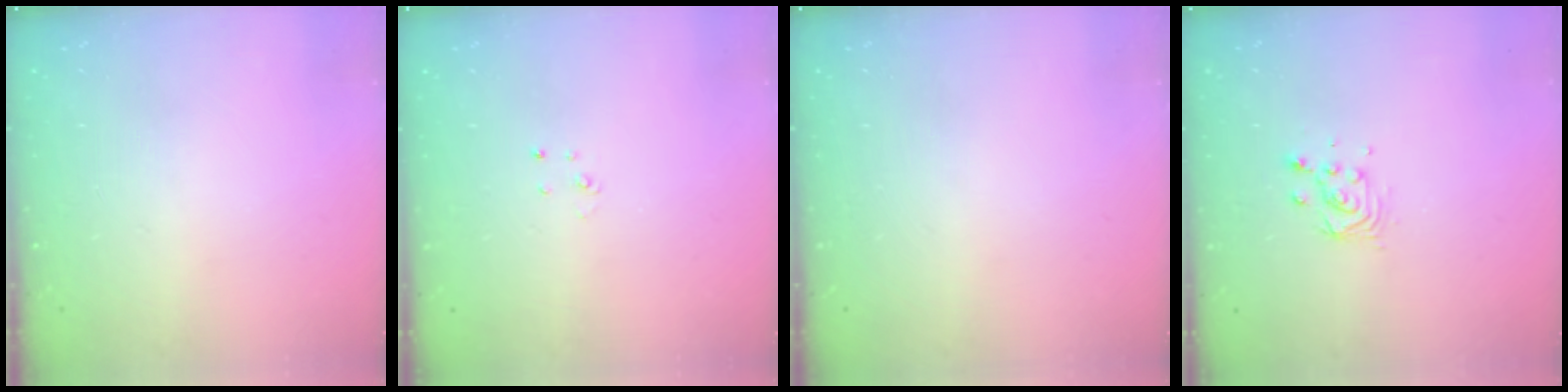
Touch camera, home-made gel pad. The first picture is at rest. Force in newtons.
{"total": 2.0, "press": 2.0, "slide": 0.2}
{"total": 0.0}
{"total": 3.8, "press": 3.8, "slide": 0.3}